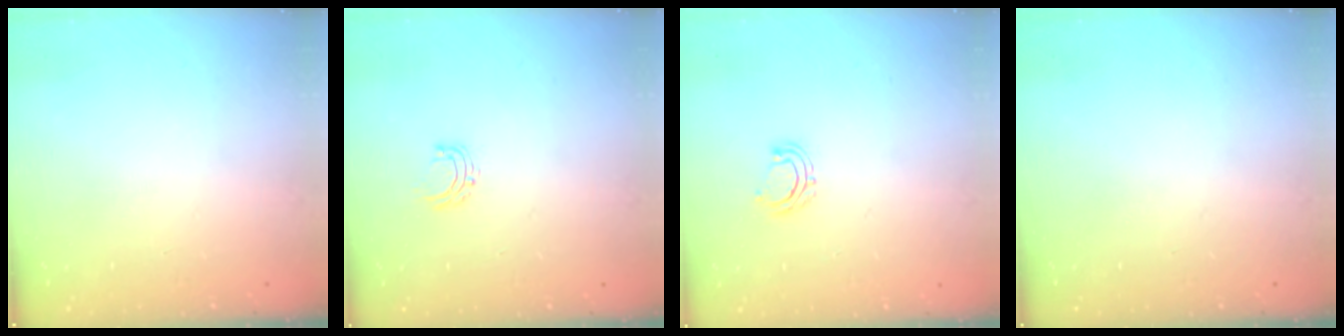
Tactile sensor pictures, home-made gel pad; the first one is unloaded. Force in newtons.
{"total": 4.8, "press": 4.8, "slide": 0.3}
{"total": 4.7, "press": 4.7, "slide": 0.8}
{"total": 0.0}